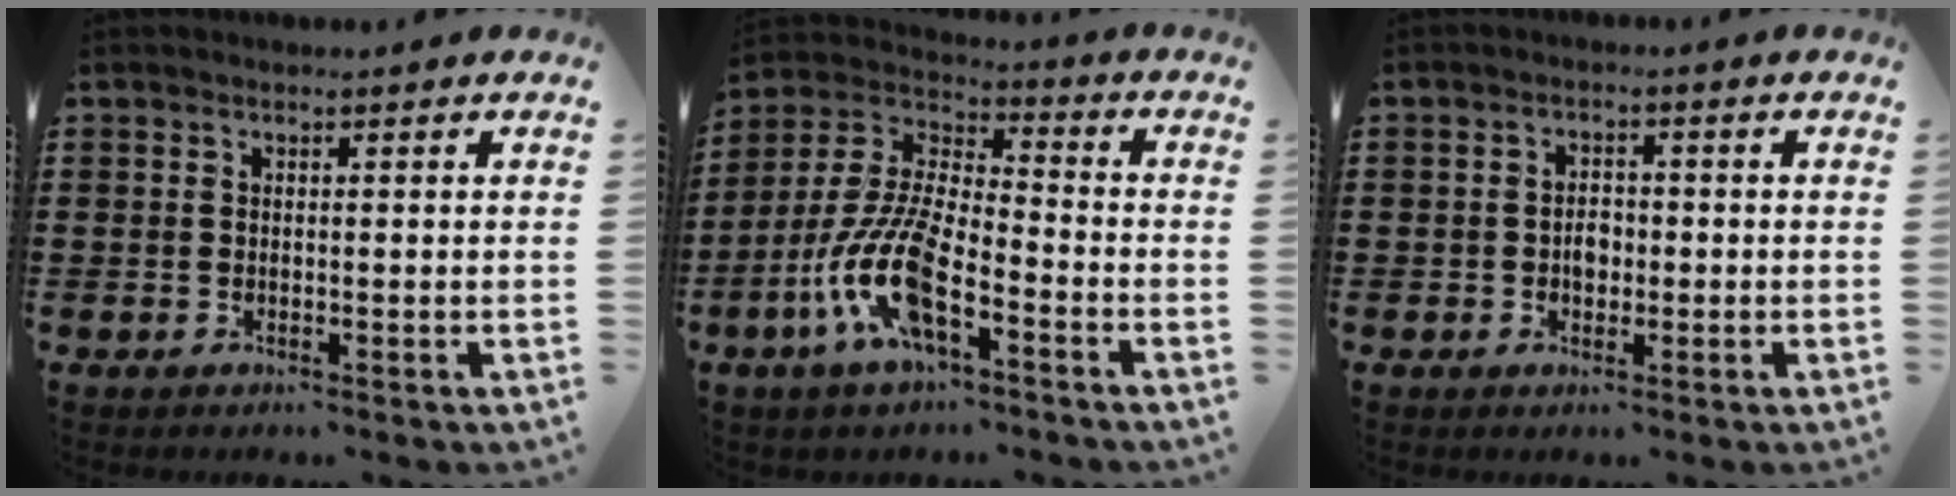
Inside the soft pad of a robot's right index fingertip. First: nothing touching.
{"total": 12.3, "force": [-5.9, 4.3, 10.0], "torque": [-0.240, -0.010, -0.120]}
{"total": 2.4, "force": [-0.3, 1.6, 1.7], "torque": [-0.026, 0.002, -0.009]}